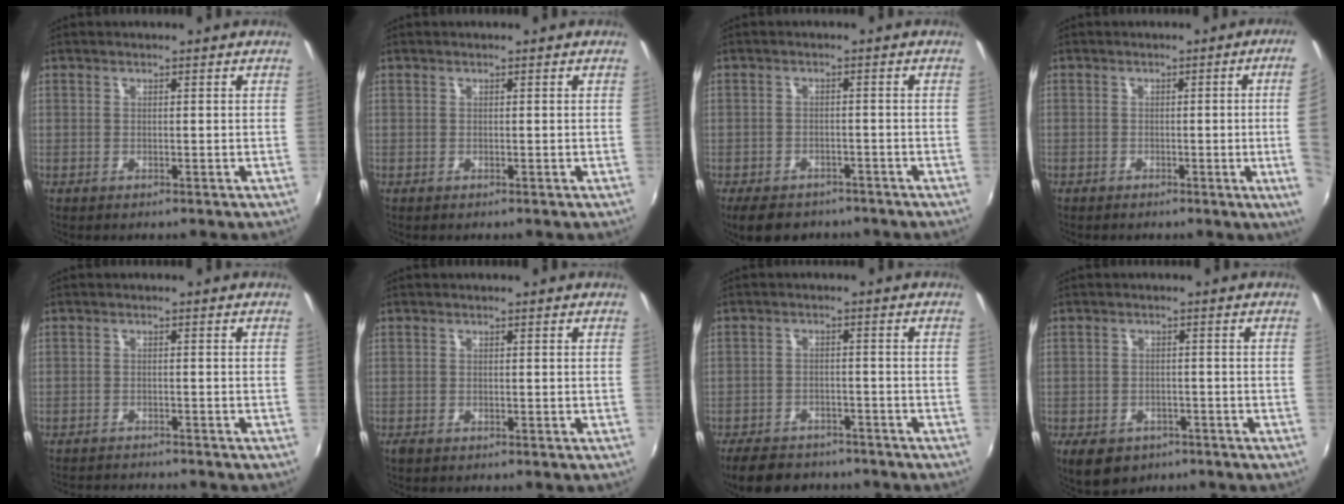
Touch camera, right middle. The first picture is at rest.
{"total": 0.0}
{"total": 8.1, "force": [-6.2, 4.1, 3.3], "torque": [-0.074, -0.012, -0.093]}
{"total": 8.3, "force": [-0.4, -1.2, 8.1], "torque": [-0.089, -0.005, -0.003]}
{"total": 5.7, "force": [-5.5, 0.6, 1.5], "torque": [-0.044, -0.011, -0.087]}
{"total": 0.7, "force": [-0.5, 0.3, 0.4], "torque": [-0.008, -0.003, -0.010]}
{"total": 11.0, "force": [-9.0, 4.8, 4.2], "torque": [-0.102, -0.007, -0.135]}
{"total": 6.9, "force": [-4.1, 4.5, 3.2], "torque": [-0.071, -0.015, -0.059]}